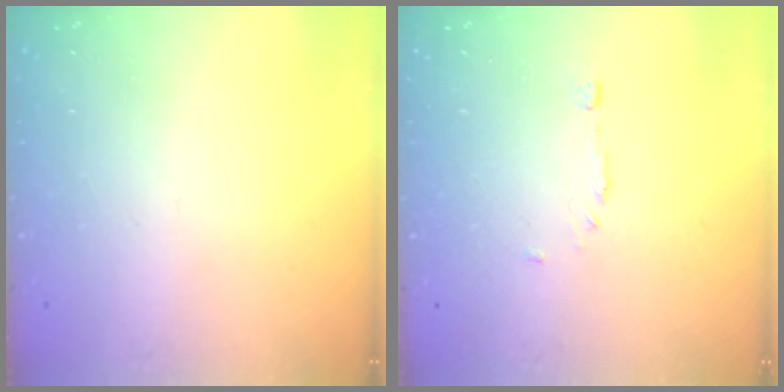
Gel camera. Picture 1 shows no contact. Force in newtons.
{"total": 3.1, "press": 3.1, "slide": 0.3}